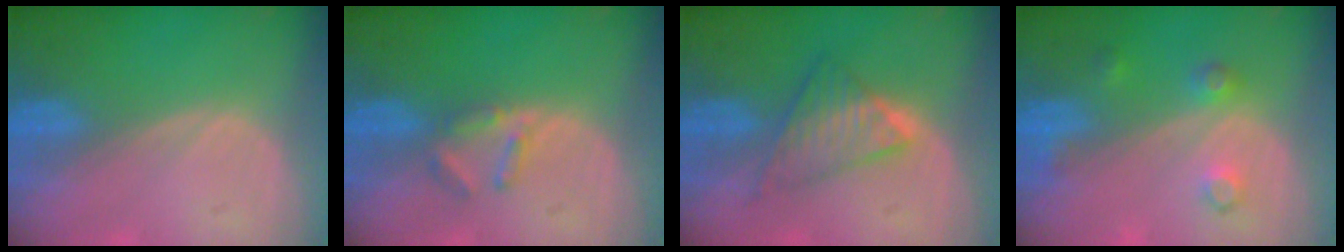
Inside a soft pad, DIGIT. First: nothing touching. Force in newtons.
{"total": 3.0, "press": 3.0, "slide": 0.4}
{"total": 6.0, "press": 6.0, "slide": 0.8}
{"total": 3.7, "press": 3.4, "slide": 1.5}